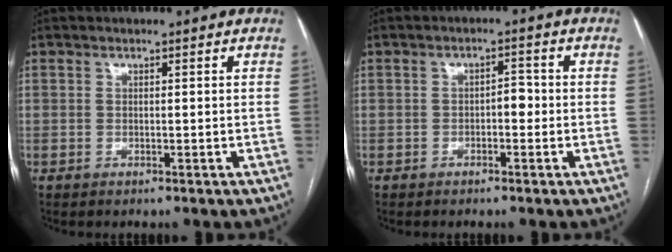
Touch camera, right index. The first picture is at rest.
{"total": 2.6, "force": [-0.7, 1.3, 2.2], "torque": [-0.025, 0.012, -0.013]}